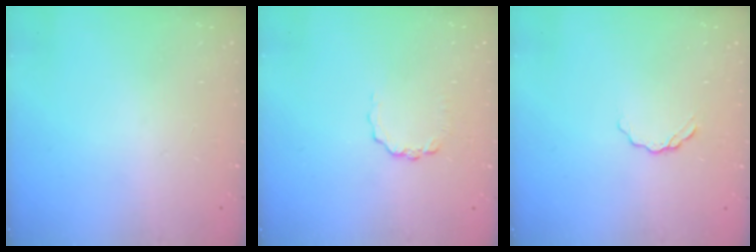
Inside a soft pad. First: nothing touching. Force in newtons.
{"total": 3.8, "press": 3.8, "slide": 0.4}
{"total": 3.2, "press": 3.1, "slide": 0.4}